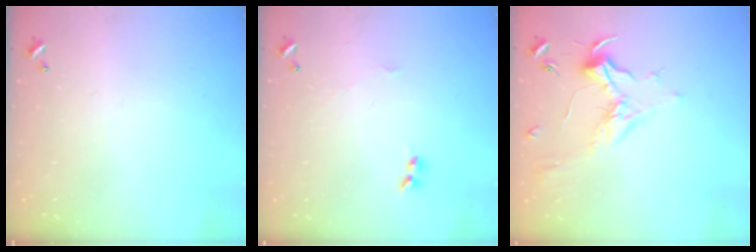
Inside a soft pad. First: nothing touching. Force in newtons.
{"total": 1.9, "press": 1.8, "slide": 0.5}
{"total": 2.0, "press": 1.9, "slide": 0.7}